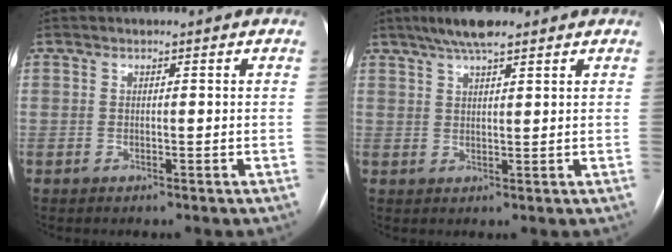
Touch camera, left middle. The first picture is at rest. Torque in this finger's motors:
{"motor_torque": [0.44, -0.43, 0.05, 0.01]}